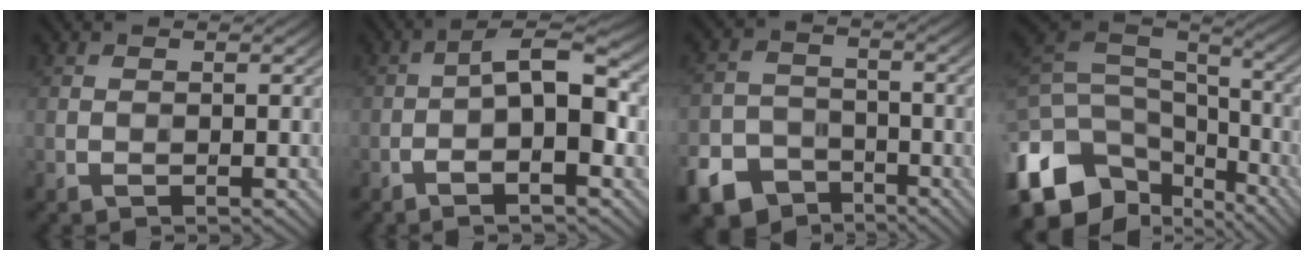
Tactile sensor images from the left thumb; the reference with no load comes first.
{"total": 7.3, "force": [-1.9, 1.9, 6.8], "torque": [-0.104, 0.011, -0.031]}
{"total": 8.6, "force": [-5.8, 5.6, 3.1], "torque": [-0.074, -0.025, -0.101]}
{"total": 14.7, "force": [-7.0, 9.2, 9.1], "torque": [-0.257, -0.029, -0.100]}